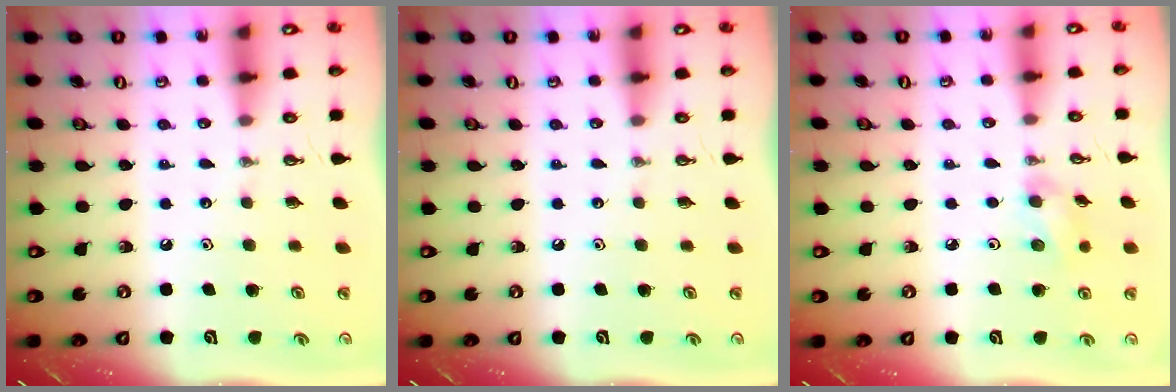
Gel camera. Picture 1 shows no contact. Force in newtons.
{"total": 0.0}
{"total": 6.0, "press": 5.6, "slide": 2.4}